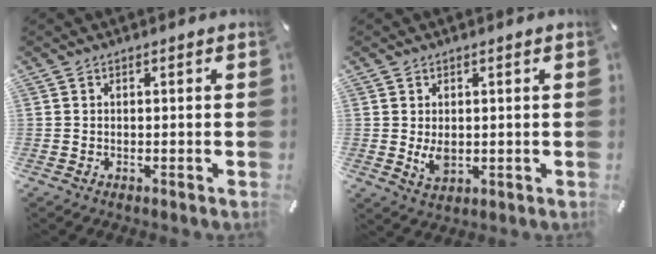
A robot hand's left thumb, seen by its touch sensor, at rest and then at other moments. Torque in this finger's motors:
{"motor_torque": [0.53, 0.83, 0.49, -0.16, 0.00]}